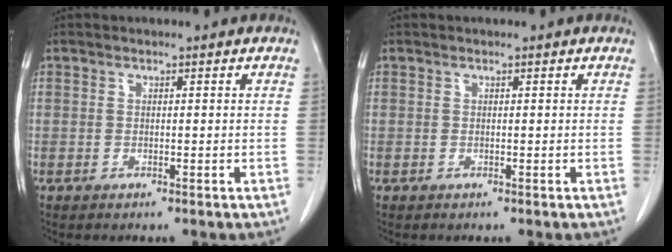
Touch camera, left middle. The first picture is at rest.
{"total": 0.0}